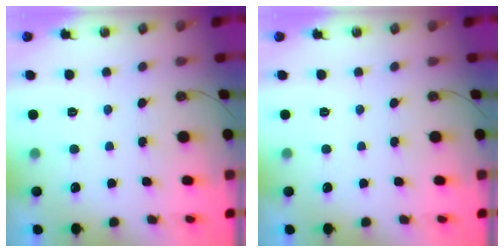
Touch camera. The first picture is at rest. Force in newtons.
{"total": 0.0}